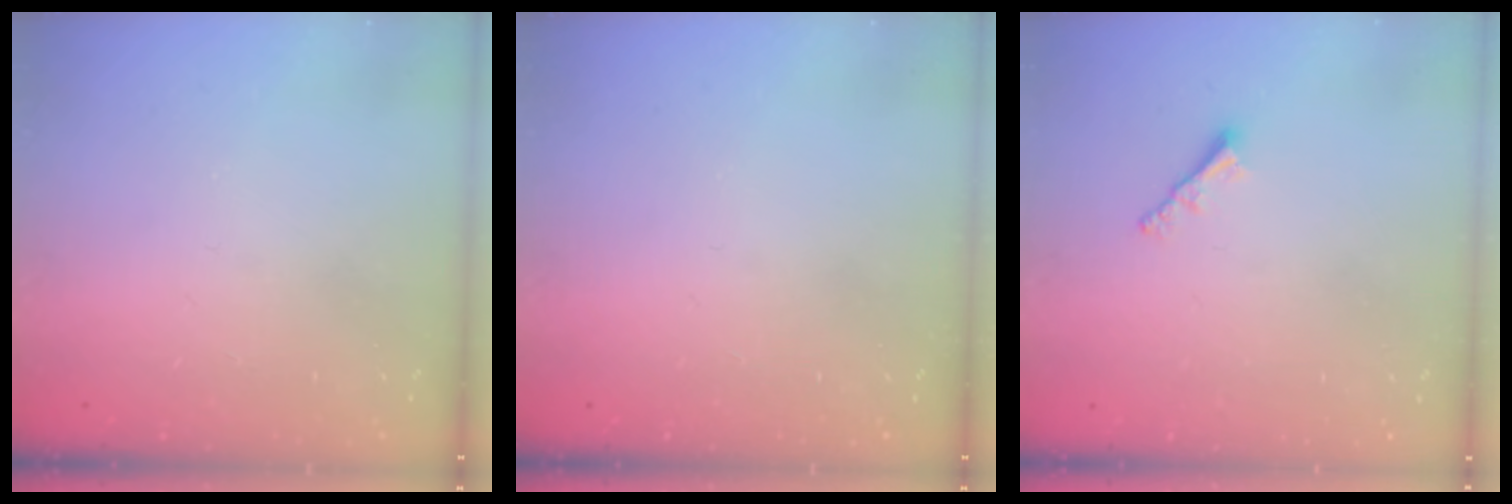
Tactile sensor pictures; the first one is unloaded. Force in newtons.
{"total": 0.0}
{"total": 1.9, "press": 1.9, "slide": 0.5}